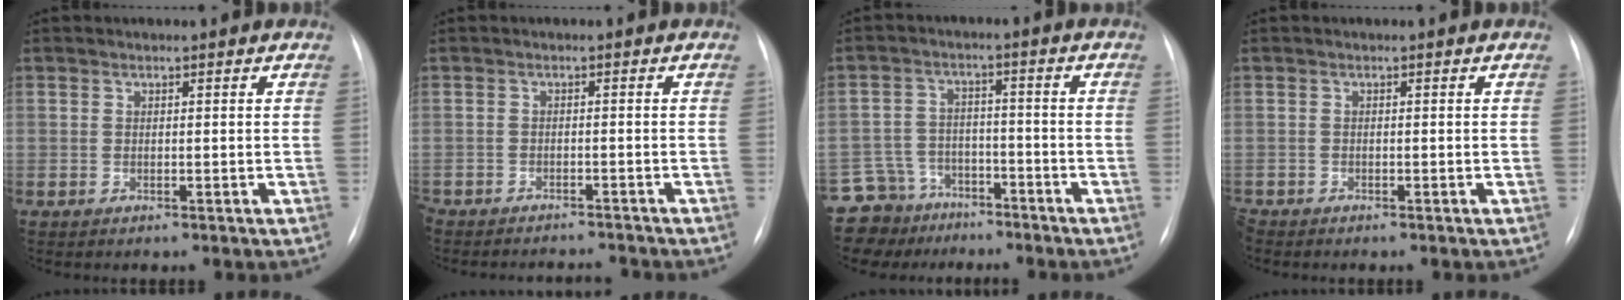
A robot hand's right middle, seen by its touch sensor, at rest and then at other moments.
{"total": 6.5, "force": [-6.4, 1.1, 0.9], "torque": [-0.008, -0.001, -0.085]}
{"total": 9.1, "force": [-7.0, 5.8, -0.4], "torque": [-0.004, 0.034, -0.116]}
{"total": 1.1, "force": [-1.1, 0.1, 0.1], "torque": [-0.004, -0.004, -0.018]}